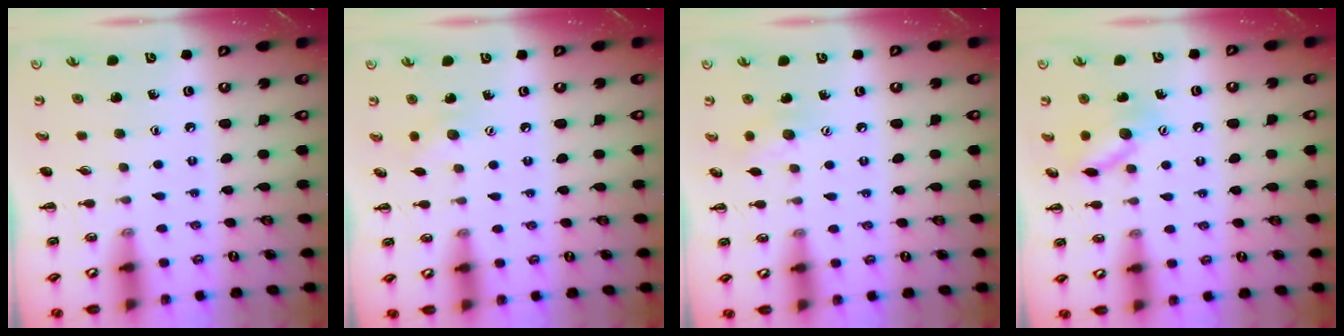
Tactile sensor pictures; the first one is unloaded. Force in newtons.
{"total": 4.4, "press": 4.3, "slide": 1.0}
{"total": 7.8, "press": 7.7, "slide": 1.5}
{"total": 11.3, "press": 11.2, "slide": 0.8}